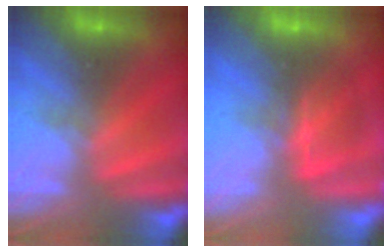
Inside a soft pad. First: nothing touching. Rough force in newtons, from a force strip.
{"total": 4.7}